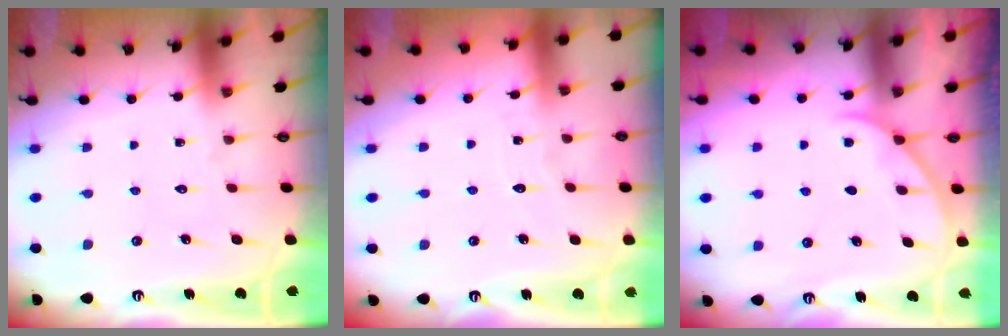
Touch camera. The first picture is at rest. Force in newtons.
{"total": 2.9, "press": 2.9, "slide": 0.2}
{"total": 2.3, "press": 2.2, "slide": 0.3}